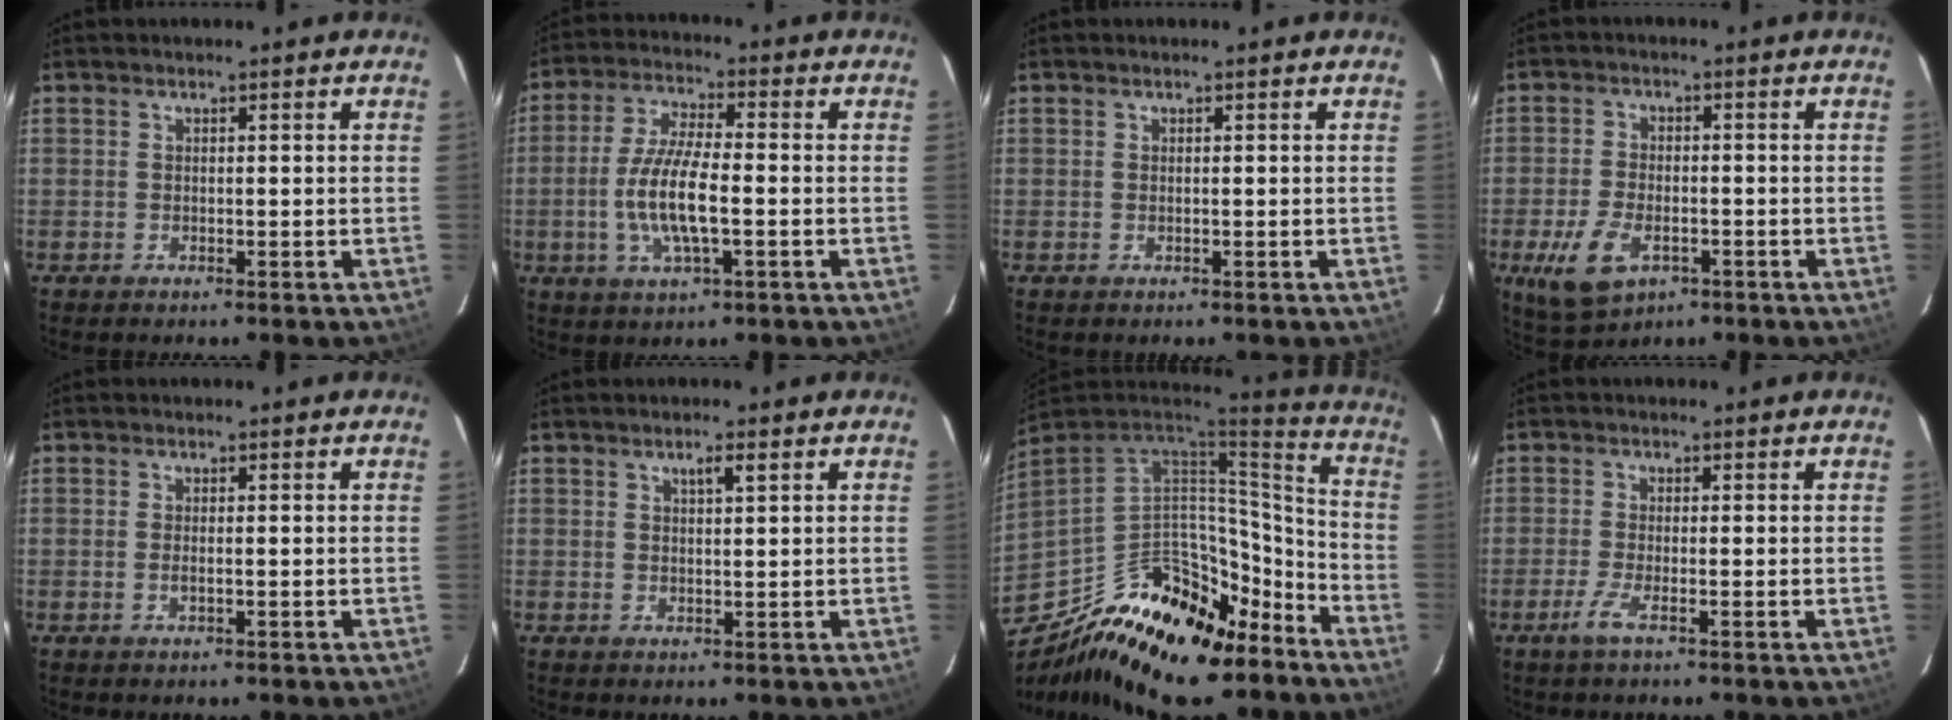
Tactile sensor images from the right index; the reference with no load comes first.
{"total": 10.3, "force": [-2.2, 2.8, 9.6], "torque": [-0.197, -0.002, -0.044]}
{"total": 0.0}
{"total": 9.0, "force": [-3.9, 5.0, 6.4], "torque": [-0.149, -0.015, -0.064]}
{"total": 1.0, "force": [-0.3, 0.2, 1.0], "torque": [-0.020, -0.001, -0.005]}
{"total": 1.9, "force": [1.1, 0.3, 1.5], "torque": [-0.024, 0.003, 0.018]}
{"total": 30.5, "force": [-19.3, 15.5, 17.9], "torque": [-0.359, 0.018, -0.281]}
{"total": 2.7, "force": [-1.6, -0.1, 2.2], "torque": [-0.054, -0.008, -0.036]}